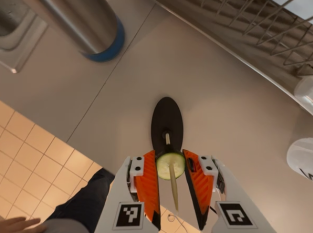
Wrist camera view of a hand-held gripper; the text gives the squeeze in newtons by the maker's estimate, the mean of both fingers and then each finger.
{"total": 8.9, "left": 8.9, "right": 9.0}